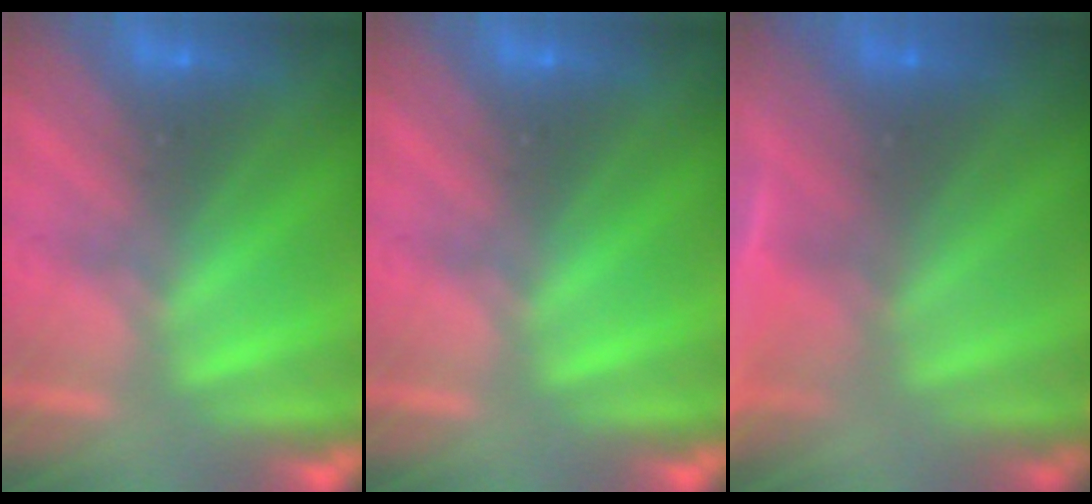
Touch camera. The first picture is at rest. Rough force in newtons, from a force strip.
{"total": 0.0}
{"total": 8.3}